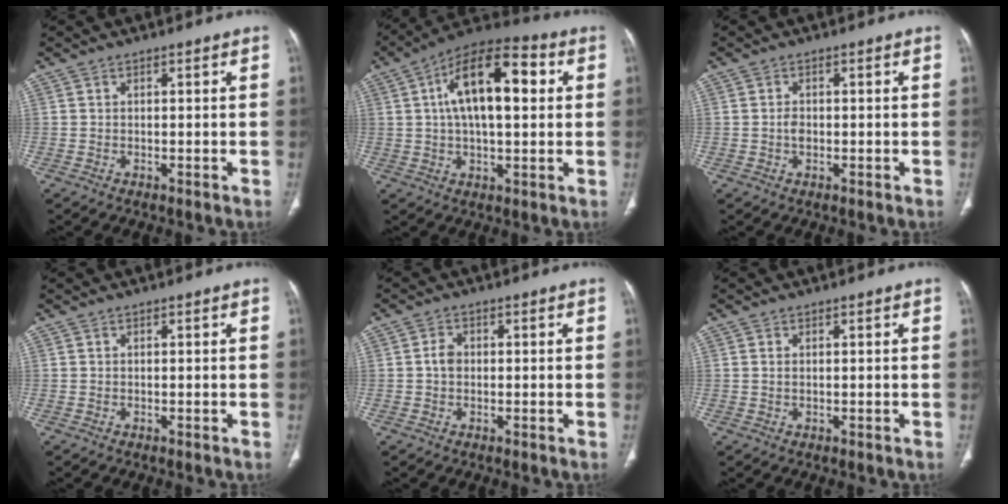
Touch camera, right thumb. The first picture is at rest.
{"total": 17.1, "force": [3.6, 7.8, 14.8], "torque": [-0.230, 0.023, 0.051]}
{"total": 1.8, "force": [-0.2, 1.2, 1.3], "torque": [-0.022, 0.003, -0.004]}
{"total": 0.0}
{"total": 2.3, "force": [0.0, 1.8, 1.5], "torque": [-0.021, 0.008, -0.005]}
{"total": 0.7, "force": [0.2, 0.4, 0.5], "torque": [-0.015, 0.002, 0.006]}